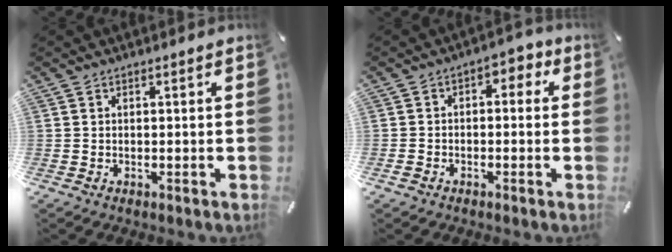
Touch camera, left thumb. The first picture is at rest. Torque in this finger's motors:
{"motor_torque": [0.18, 0.68, 0.02, -0.02, 0.08]}